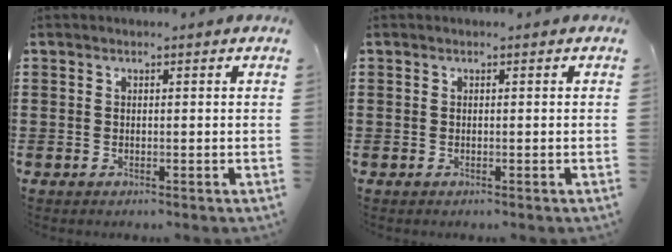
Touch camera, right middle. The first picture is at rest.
{"total": 0.0}